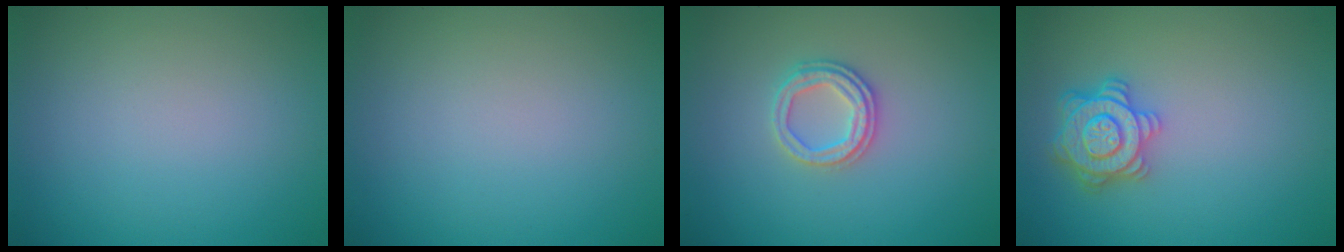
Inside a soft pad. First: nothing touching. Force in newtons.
{"total": 0.0}
{"total": 2.5, "press": 2.4, "slide": 0.6}
{"total": 4.1, "press": 3.7, "slide": 1.6}